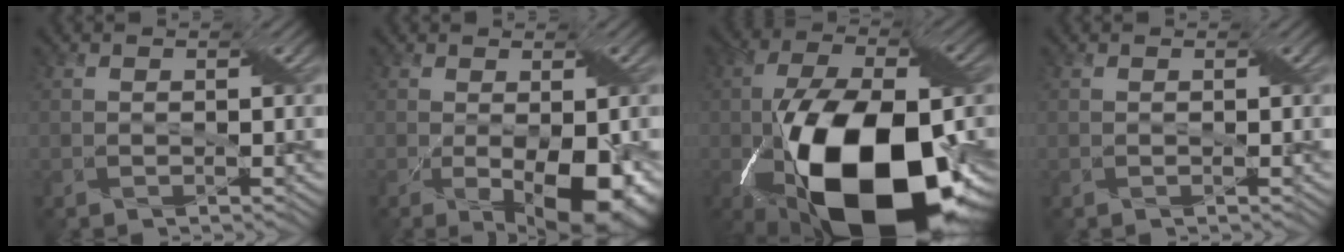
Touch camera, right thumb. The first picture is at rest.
{"total": 8.2, "force": [-2.3, 3.6, 7.0], "torque": [-0.122, -0.033, -0.013]}
{"total": 20.7, "force": [-6.9, 10.6, 16.3], "torque": [-0.317, -0.041, -0.098]}
{"total": 0.0}